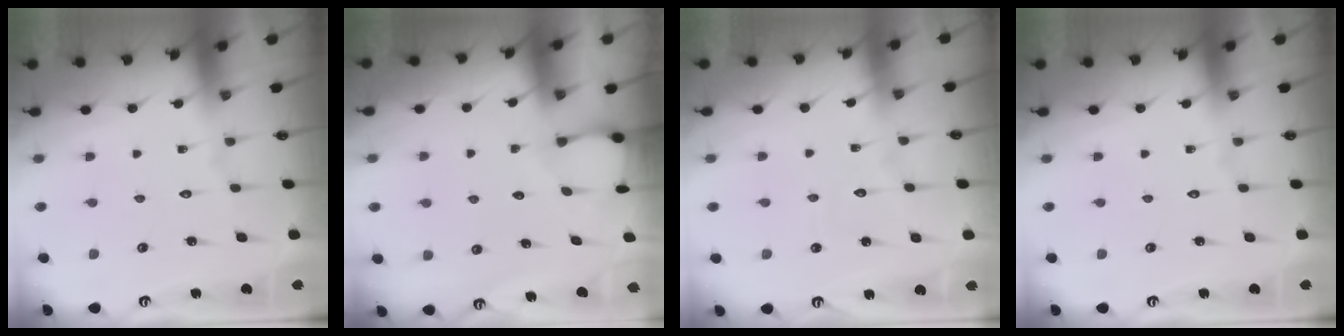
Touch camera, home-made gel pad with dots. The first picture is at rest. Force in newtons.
{"total": 2.4, "press": 2.3, "slide": 0.4}
{"total": 2.6, "press": 2.6, "slide": 0.3}
{"total": 0.0}